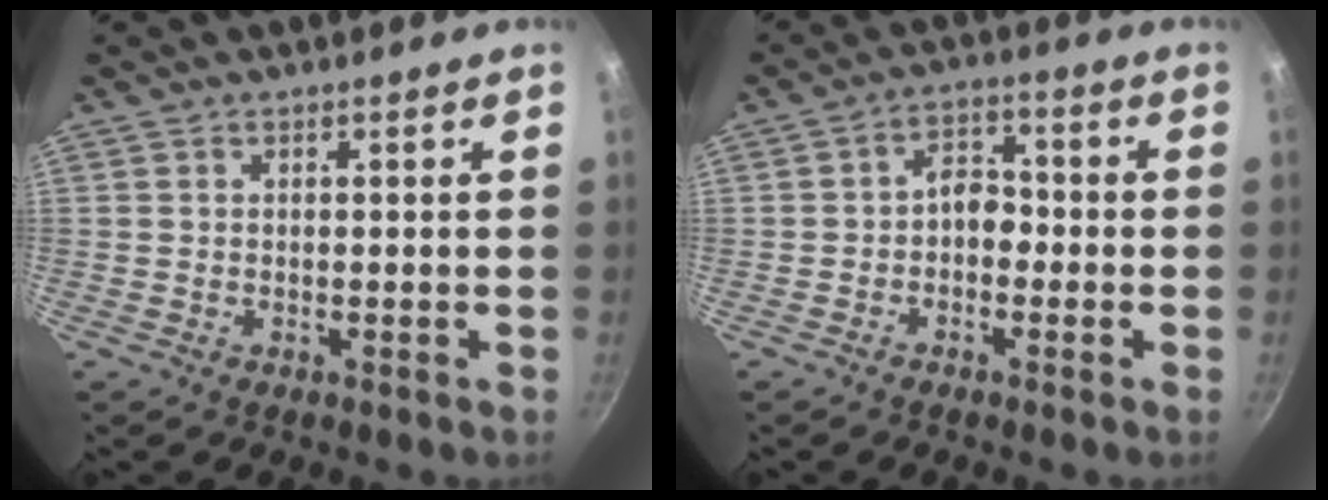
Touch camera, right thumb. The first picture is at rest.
{"total": 4.5, "force": [-1.3, 3.0, 3.0], "torque": [-0.028, 0.025, -0.030]}